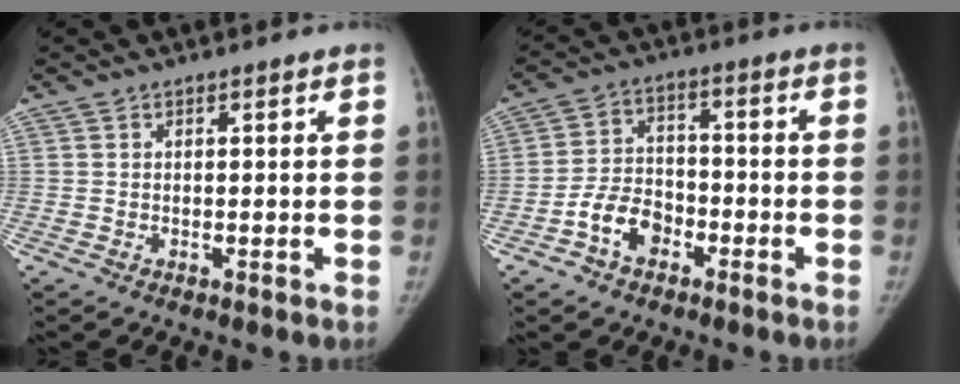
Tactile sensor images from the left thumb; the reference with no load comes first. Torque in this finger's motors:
{"motor_torque": [-0.67, 0.72, 0.02, -0.01, 0.01]}